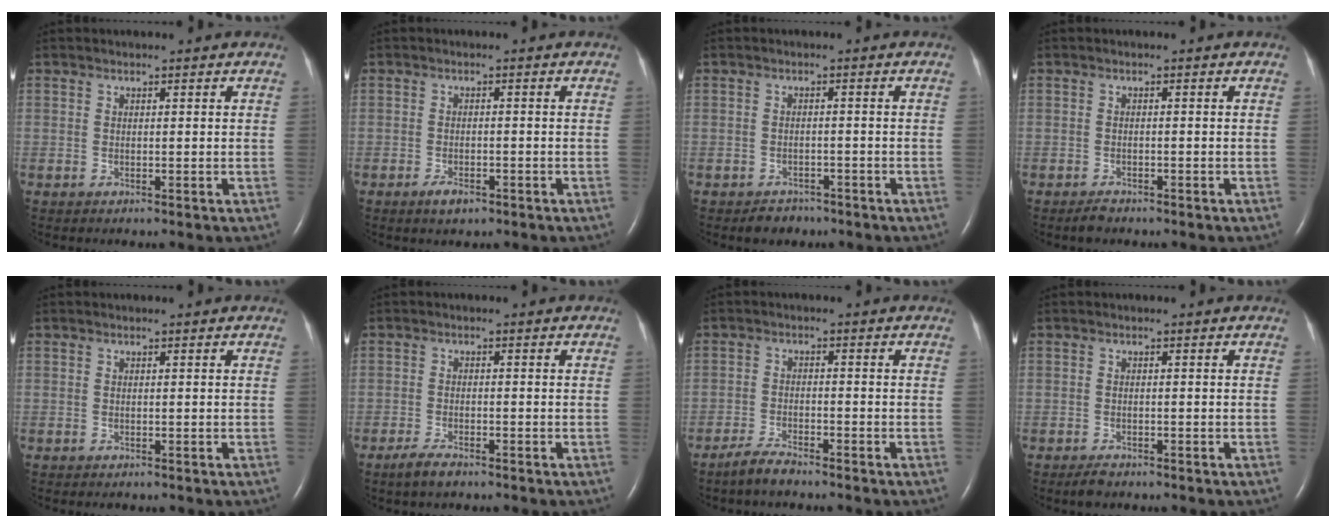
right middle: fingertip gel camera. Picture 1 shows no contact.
{"total": 2.4, "force": [-1.5, 1.0, 1.5], "torque": [-0.034, -0.001, -0.023]}
{"total": 2.5, "force": [-1.9, 1.6, 0.2], "torque": [-0.012, 0.005, -0.024]}
{"total": 1.5, "force": [-1.3, 0.5, 0.5], "torque": [-0.018, -0.003, -0.020]}
{"total": 0.0}
{"total": 2.9, "force": [-2.2, 0.8, 1.7], "torque": [-0.045, -0.005, -0.040]}
{"total": 2.6, "force": [-1.9, 1.7, 0.6], "torque": [-0.018, 0.004, -0.027]}
{"total": 1.7, "force": [-1.4, 0.6, 0.8], "torque": [-0.024, -0.003, -0.022]}